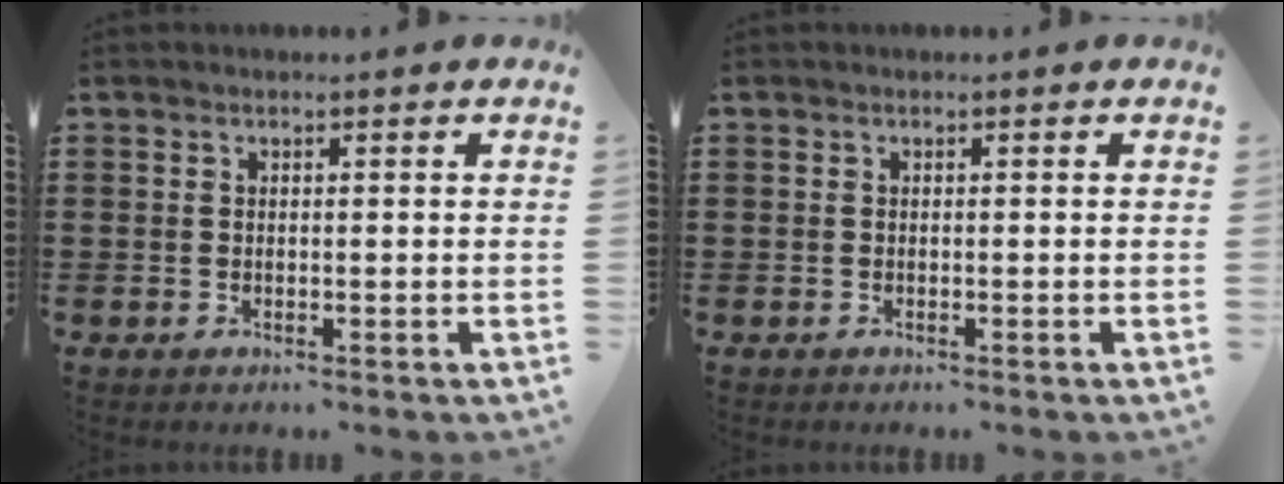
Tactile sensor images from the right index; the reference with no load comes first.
{"total": 0.0}